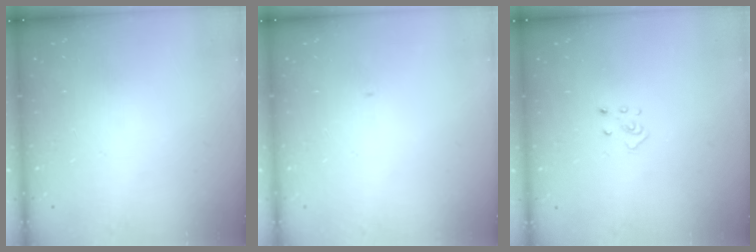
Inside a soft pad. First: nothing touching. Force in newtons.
{"total": 0.0}
{"total": 3.7, "press": 3.7, "slide": 0.3}